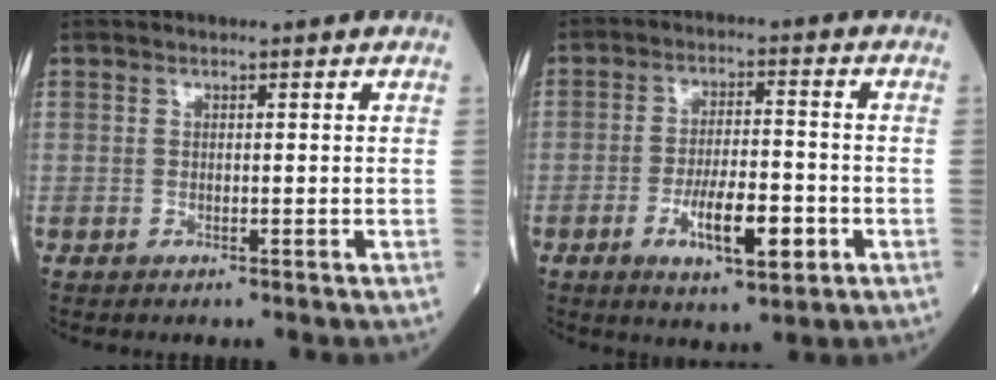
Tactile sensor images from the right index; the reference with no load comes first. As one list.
[{"total": 8.5, "force": [-3.2, 2.3, 7.6], "torque": [-0.133, -0.004, -0.050]}]